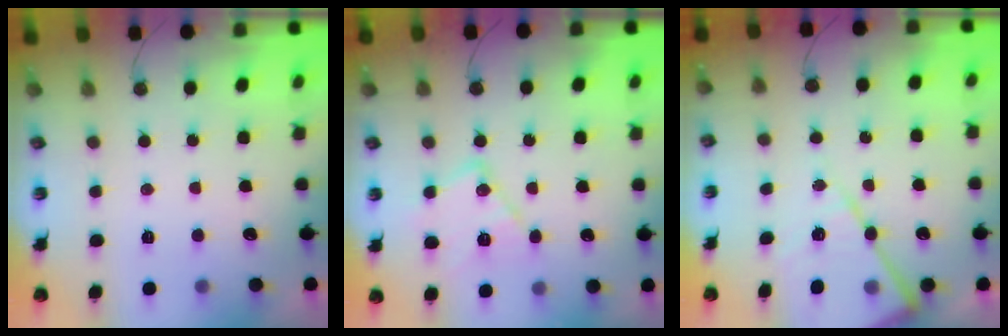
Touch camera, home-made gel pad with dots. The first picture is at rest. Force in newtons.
{"total": 12.8, "press": 12.8, "slide": 0.9}
{"total": 13.7, "press": 13.7, "slide": 0.8}